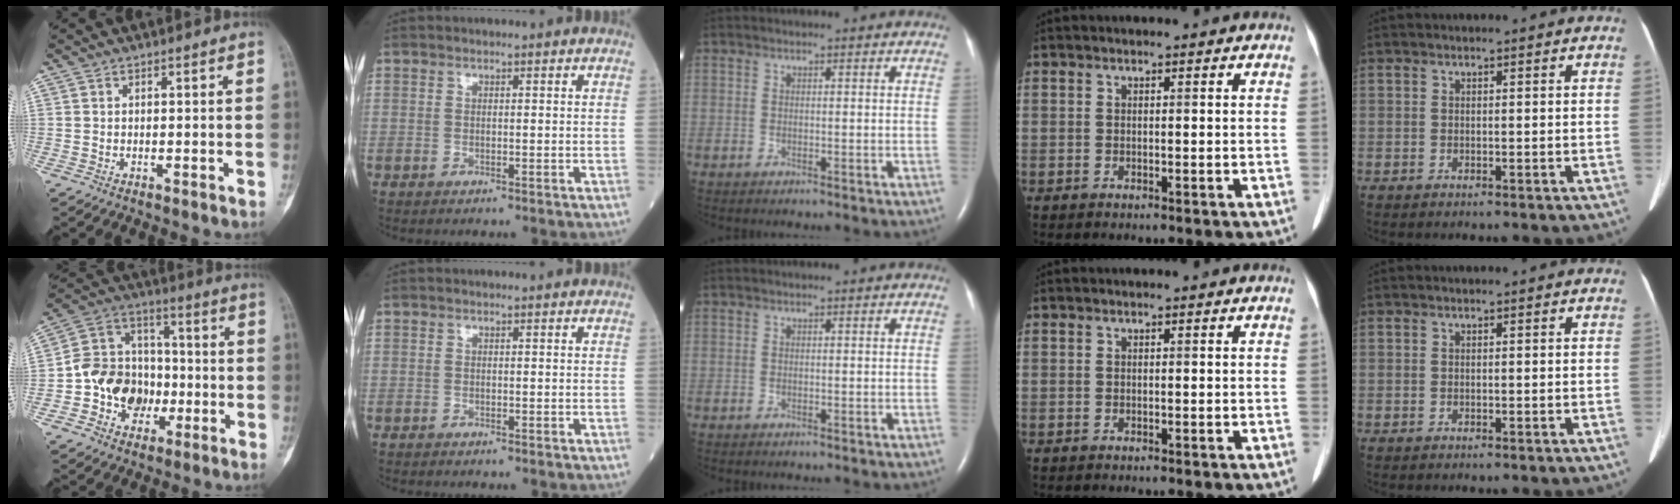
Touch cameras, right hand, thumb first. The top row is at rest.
{"thumb": {"total": 14.4, "force": [-4.0, 12.1, 6.6], "torque": [-0.065, 0.059, -0.074]}, "index": {"total": 0.6, "force": [-0.6, 0.1, 0.1], "torque": [-0.007, 0.000, -0.011]}}